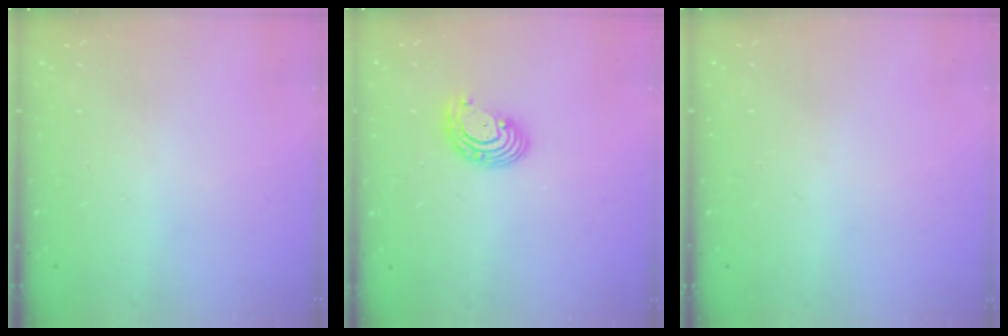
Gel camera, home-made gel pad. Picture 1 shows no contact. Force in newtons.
{"total": 5.8, "press": 5.8, "slide": 0.7}
{"total": 0.0}